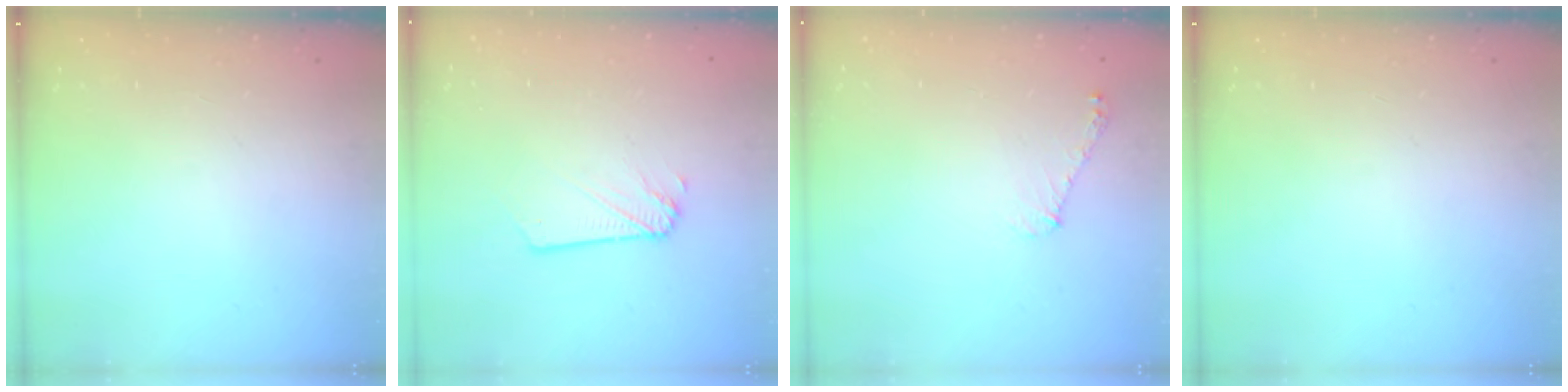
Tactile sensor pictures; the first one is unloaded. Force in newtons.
{"total": 2.3, "press": 2.3, "slide": 0.1}
{"total": 4.4, "press": 4.3, "slide": 0.6}
{"total": 0.0}